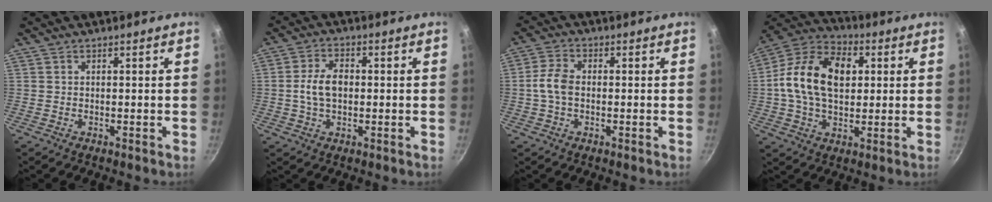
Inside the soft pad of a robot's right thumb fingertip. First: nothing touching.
{"total": 6.9, "force": [-0.1, 4.4, 5.3], "torque": [-0.094, 0.017, -0.006]}
{"total": 5.3, "force": [-0.5, 3.5, 4.0], "torque": [-0.083, 0.018, -0.016]}
{"total": 17.4, "force": [2.3, 11.5, 12.9], "torque": [-0.207, 0.022, 0.022]}